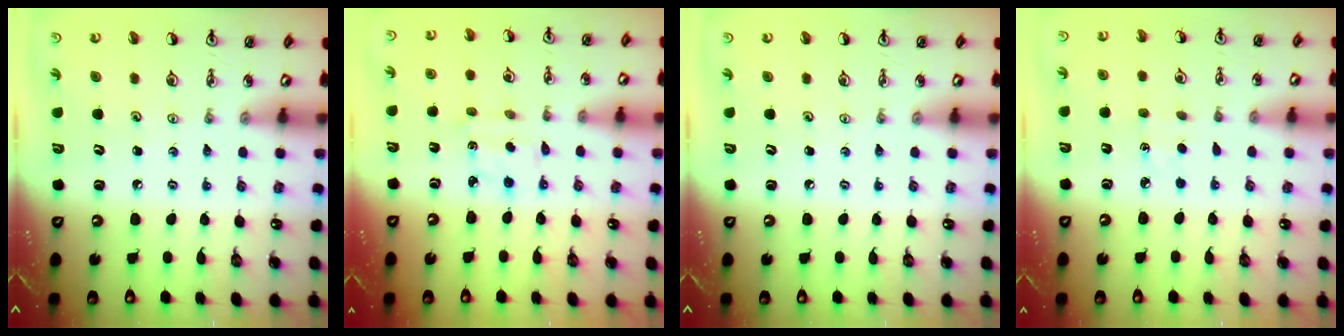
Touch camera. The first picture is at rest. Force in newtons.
{"total": 2.2, "press": 2.1, "slide": 0.6}
{"total": 0.0}
{"total": 1.4, "press": 1.4, "slide": 0.2}